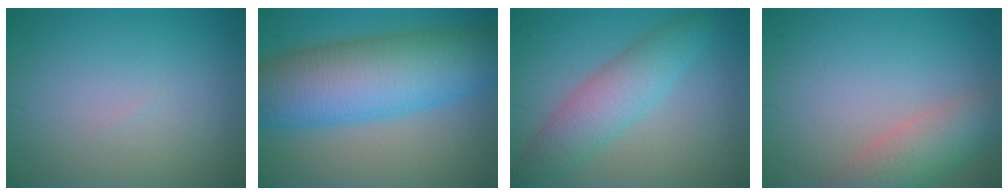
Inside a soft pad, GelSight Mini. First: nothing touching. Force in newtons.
{"total": 11.9, "press": 11.9, "slide": 0.2}
{"total": 4.7, "press": 4.7, "slide": 0.1}
{"total": 4.8, "press": 4.8, "slide": 0.5}